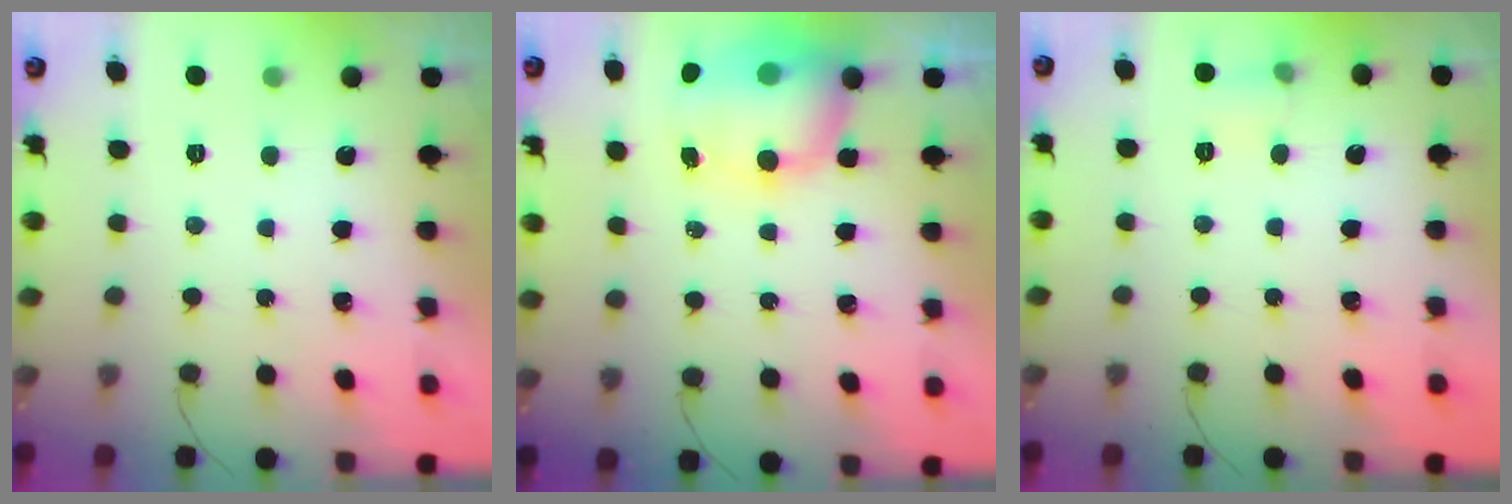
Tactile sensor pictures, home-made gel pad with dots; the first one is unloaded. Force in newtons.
{"total": 9.0, "press": 8.8, "slide": 1.9}
{"total": 5.4, "press": 5.1, "slide": 1.8}